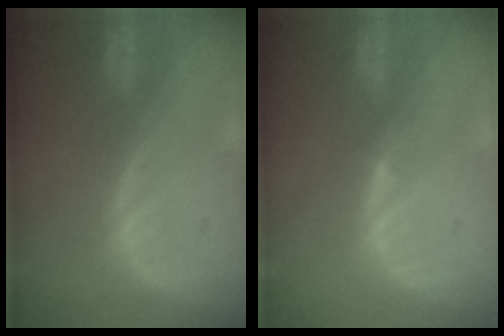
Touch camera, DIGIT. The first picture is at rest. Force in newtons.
{"total": 0.9, "press": 0.7, "slide": 0.6}